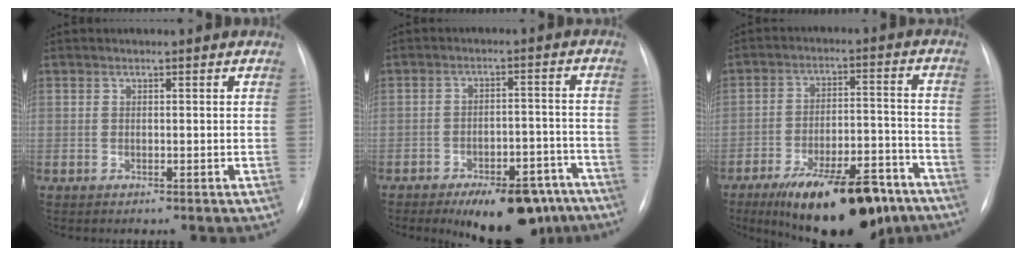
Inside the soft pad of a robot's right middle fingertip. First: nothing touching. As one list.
[{"total": 13.9, "force": [-10.4, 5.4, 7.4], "torque": [-0.068, 0.029, -0.145]}, {"total": 20.1, "force": [-13.8, 6.3, 13.1], "torque": [-0.158, 0.017, -0.209]}]